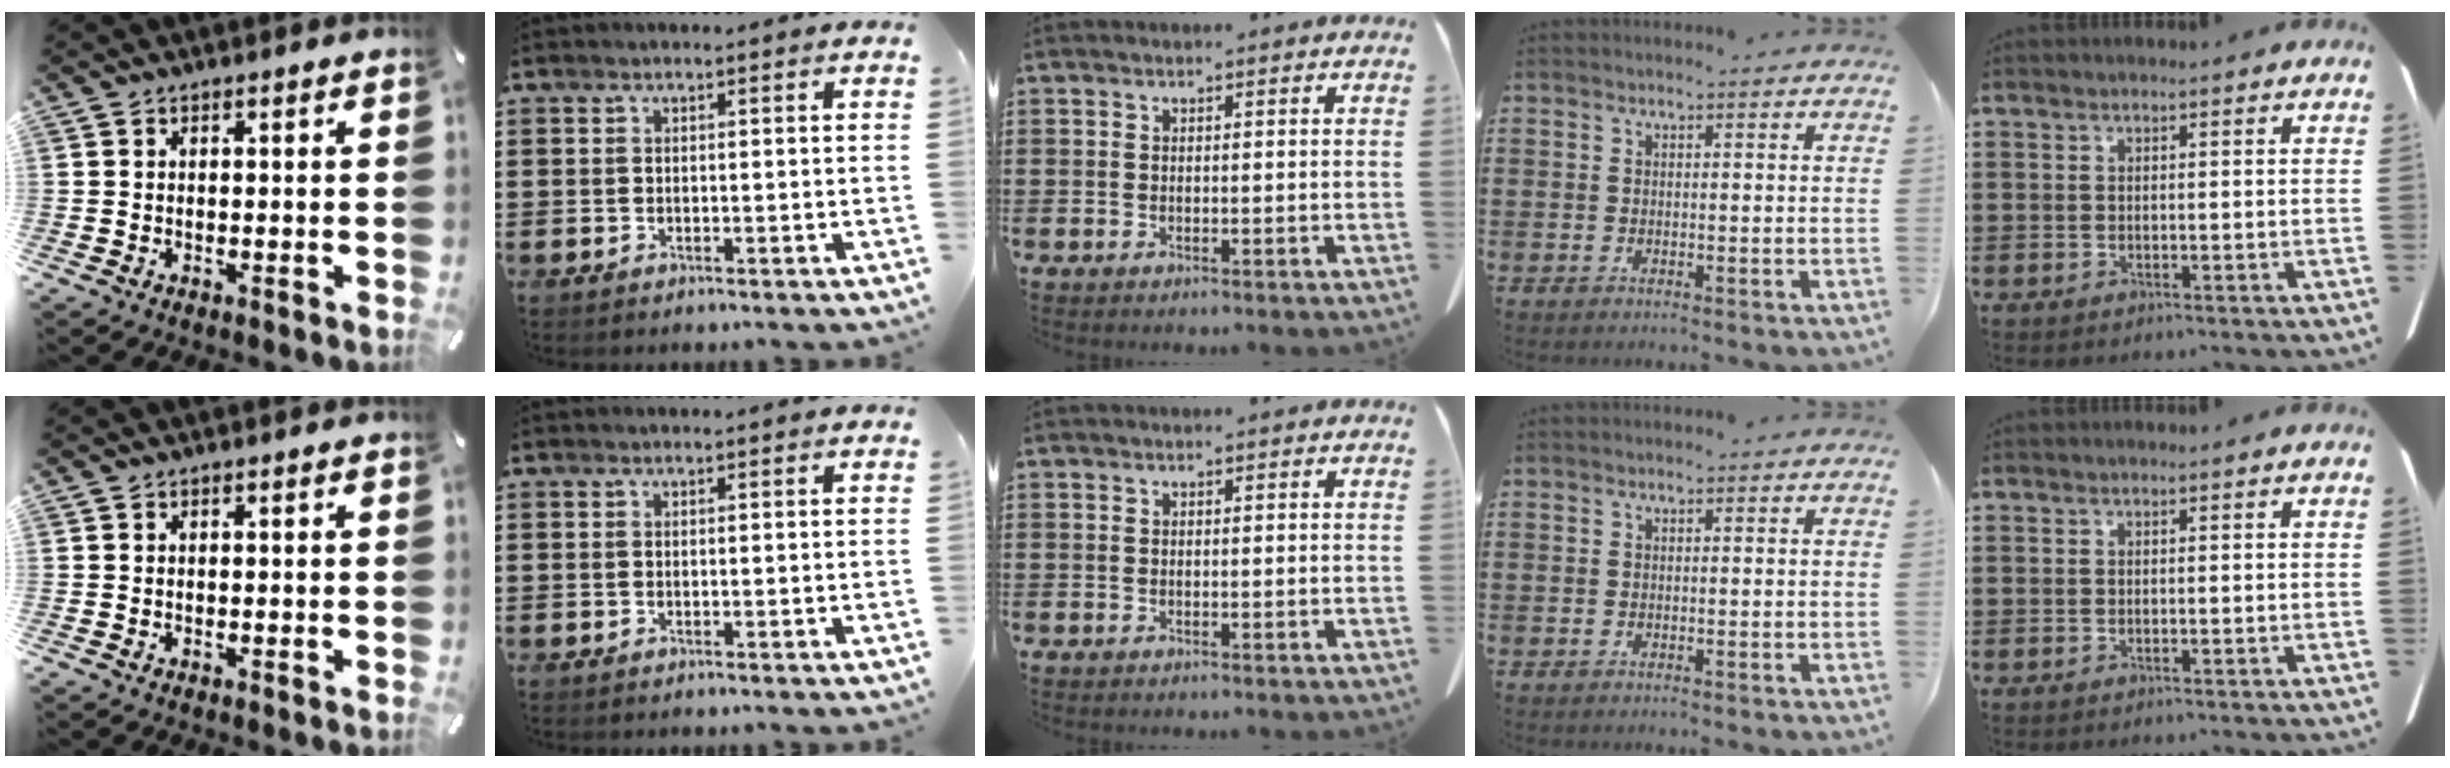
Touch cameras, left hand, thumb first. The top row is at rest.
{}